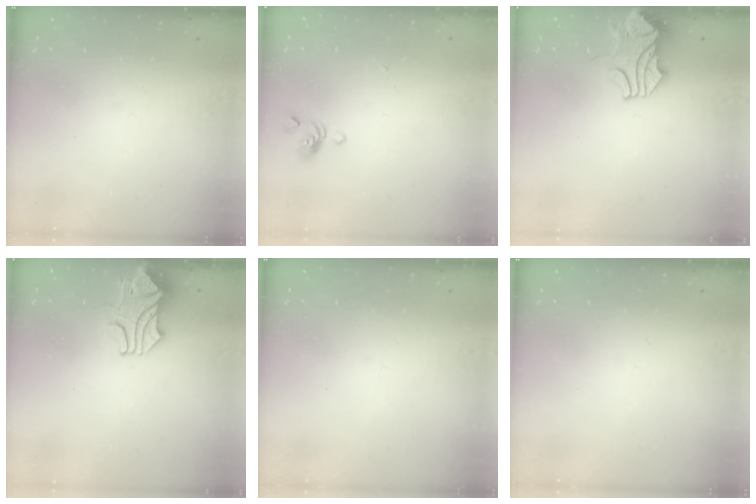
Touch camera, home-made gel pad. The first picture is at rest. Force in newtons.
{"total": 1.2, "press": 1.1, "slide": 0.4}
{"total": 1.7, "press": 1.5, "slide": 0.8}
{"total": 1.1, "press": 0.6, "slide": 0.9}
{"total": 0.0}
{"total": 0.0}